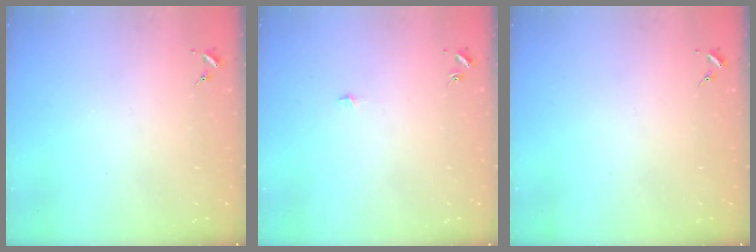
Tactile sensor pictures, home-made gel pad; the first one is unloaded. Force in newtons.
{"total": 2.6, "press": 2.6, "slide": 0.2}
{"total": 0.0}